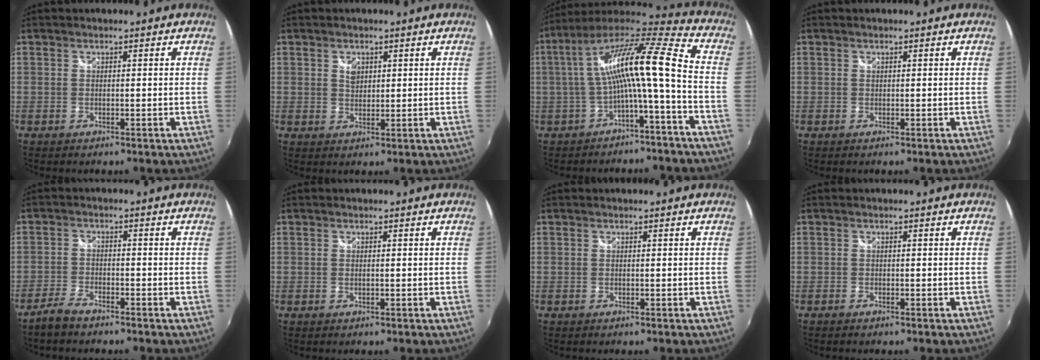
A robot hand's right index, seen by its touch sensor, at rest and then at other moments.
{"total": 2.7, "force": [1.0, 2.0, 1.5], "torque": [-0.019, 0.003, 0.018]}
{"total": 16.0, "force": [-2.1, 1.3, 15.8], "torque": [-0.288, 0.012, -0.039]}
{"total": 0.0}
{"total": 4.3, "force": [-3.7, 1.1, 2.0], "torque": [-0.060, -0.003, -0.076]}
{"total": 0.6, "force": [0.0, 0.1, 0.5], "torque": [-0.011, 0.001, -0.001]}
{"total": 0.0}
{"total": 0.7, "force": [-0.6, 0.3, 0.2], "torque": [-0.007, -0.003, -0.013]}